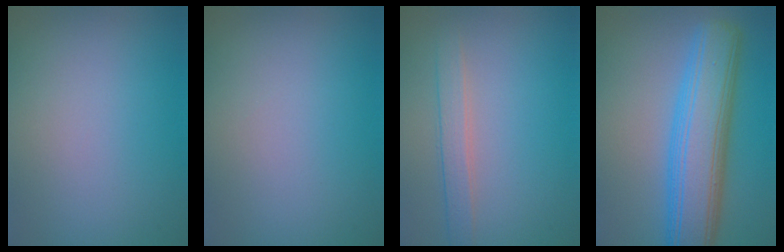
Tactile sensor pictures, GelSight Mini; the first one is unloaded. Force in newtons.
{"total": 0.0}
{"total": 2.1, "press": 2.1, "slide": 0.1}
{"total": 8.9, "press": 8.9, "slide": 0.3}